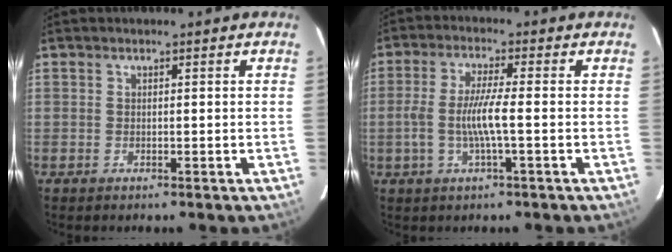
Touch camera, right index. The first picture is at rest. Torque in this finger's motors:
{"motor_torque": [1.12, 0.05, 0.66, 0.14]}